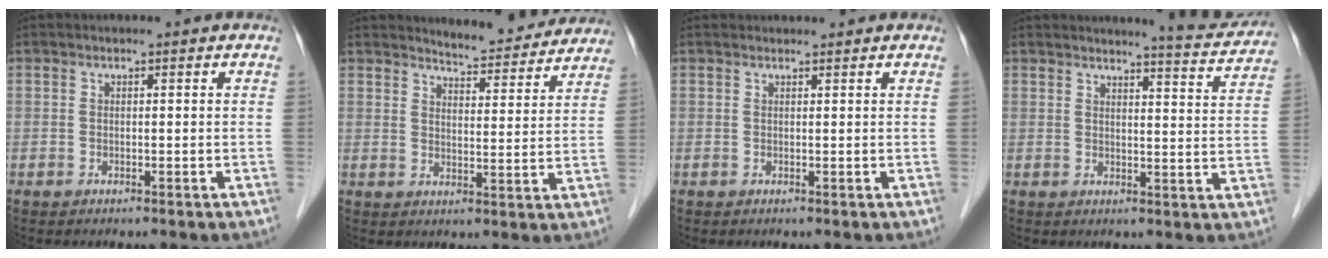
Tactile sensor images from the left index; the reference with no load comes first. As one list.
[{"total": 9.9, "force": [9.6, 1.5, 2.0], "torque": [-0.022, -0.016, 0.114]}, {"total": 2.2, "force": [2.2, 0.3, 0.2], "torque": [-0.008, 0.023, 0.031]}, {"total": 7.9, "force": [7.7, 0.1, 1.5], "torque": [-0.023, -0.027, 0.081]}]